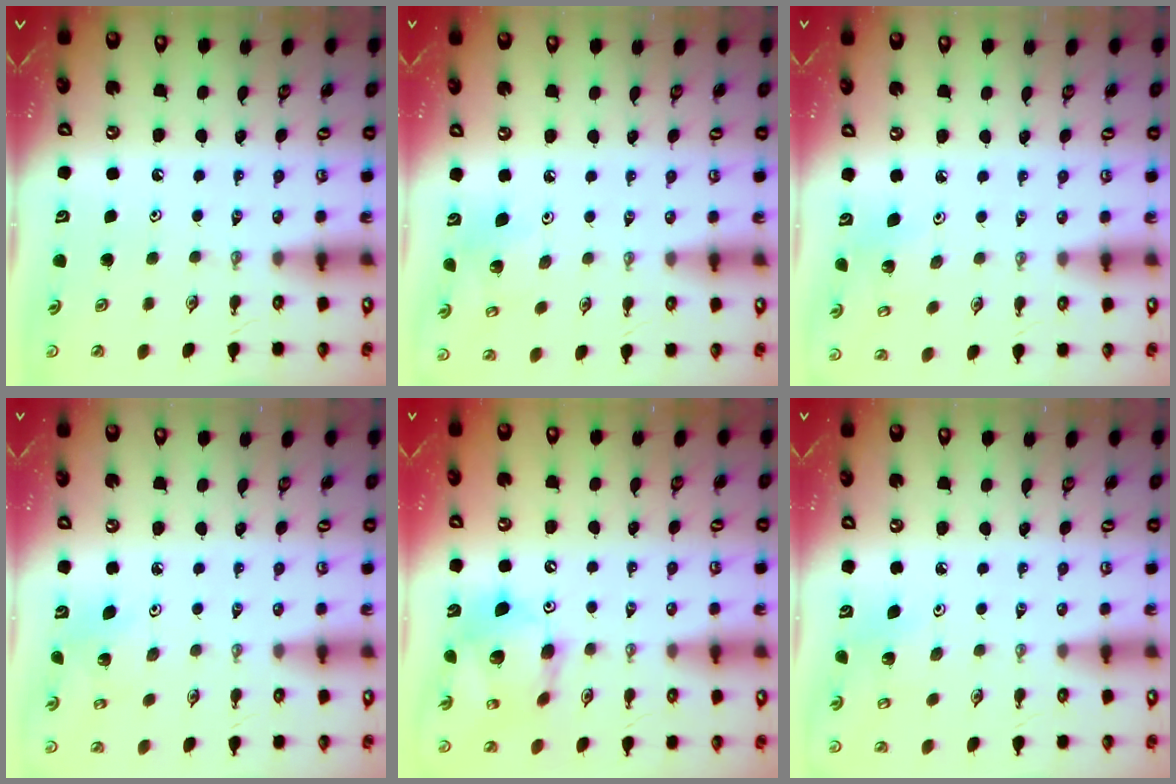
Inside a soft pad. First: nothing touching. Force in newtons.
{"total": 6.0, "press": 5.5, "slide": 2.4}
{"total": 3.4, "press": 3.4, "slide": 0.5}
{"total": 2.8, "press": 2.8, "slide": 0.2}
{"total": 13.2, "press": 13.1, "slide": 1.3}
{"total": 3.4, "press": 3.4, "slide": 0.2}